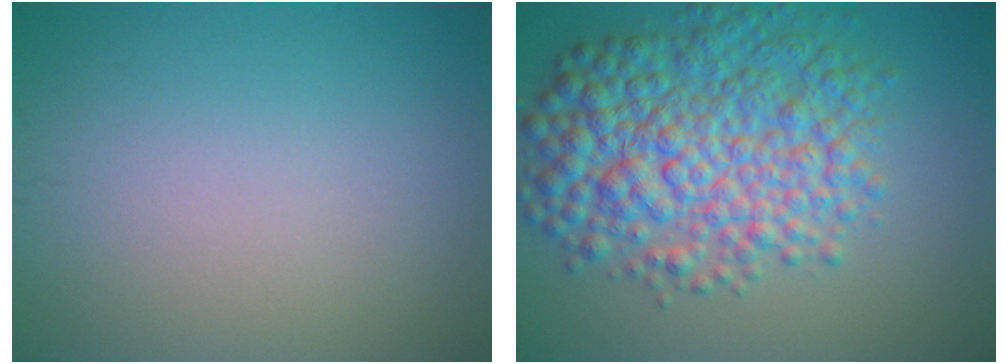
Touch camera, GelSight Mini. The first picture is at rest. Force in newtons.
{"total": 8.8, "press": 8.8, "slide": 0.1}